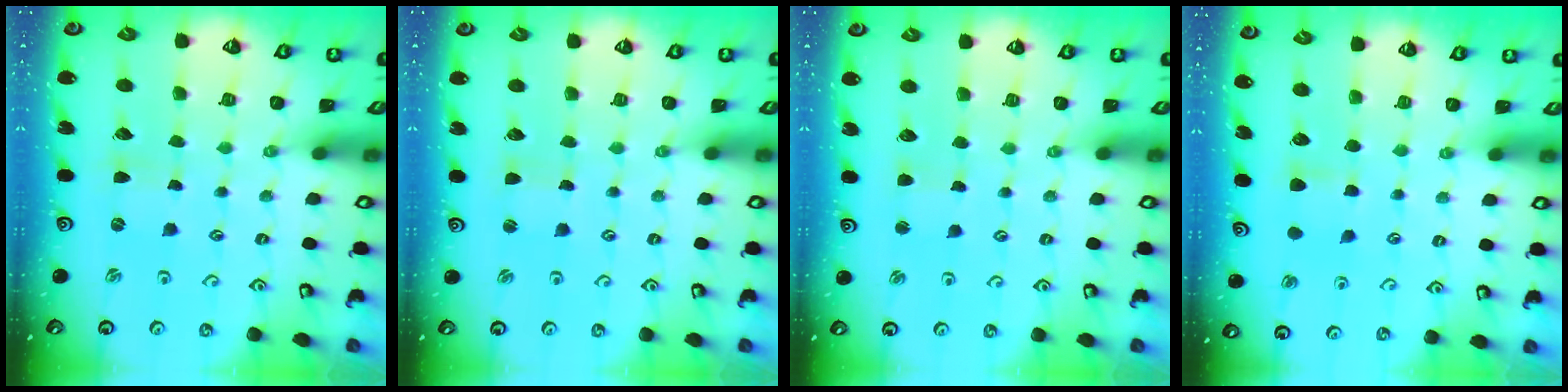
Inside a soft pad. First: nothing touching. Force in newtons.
{"total": 0.0}
{"total": 1.9, "press": 1.8, "slide": 0.4}
{"total": 5.7, "press": 5.7, "slide": 0.8}